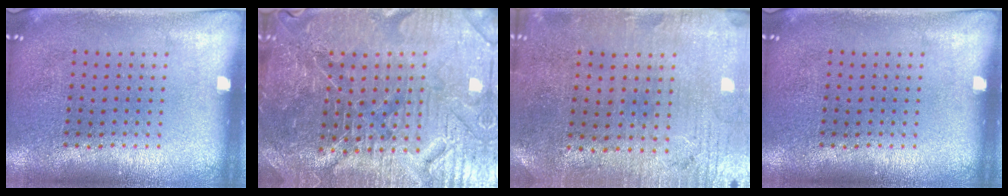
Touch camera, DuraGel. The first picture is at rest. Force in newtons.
{"total": 5.5, "press": 5.2, "slide": 1.9}
{"total": 0.6, "press": 0.4, "slide": 0.5}
{"total": 0.0}